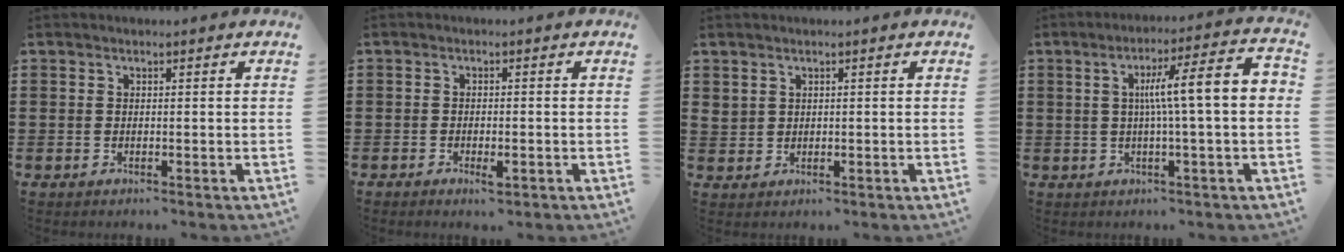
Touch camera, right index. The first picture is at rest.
{"total": 1.6, "force": [-1.0, 0.7, 1.1], "torque": [-0.021, -0.001, -0.018]}
{"total": 1.5, "force": [1.1, 1.0, 0.2], "torque": [-0.007, 0.005, 0.021]}
{"total": 8.9, "force": [0.5, 0.5, 8.9], "torque": [-0.155, 0.000, -0.001]}